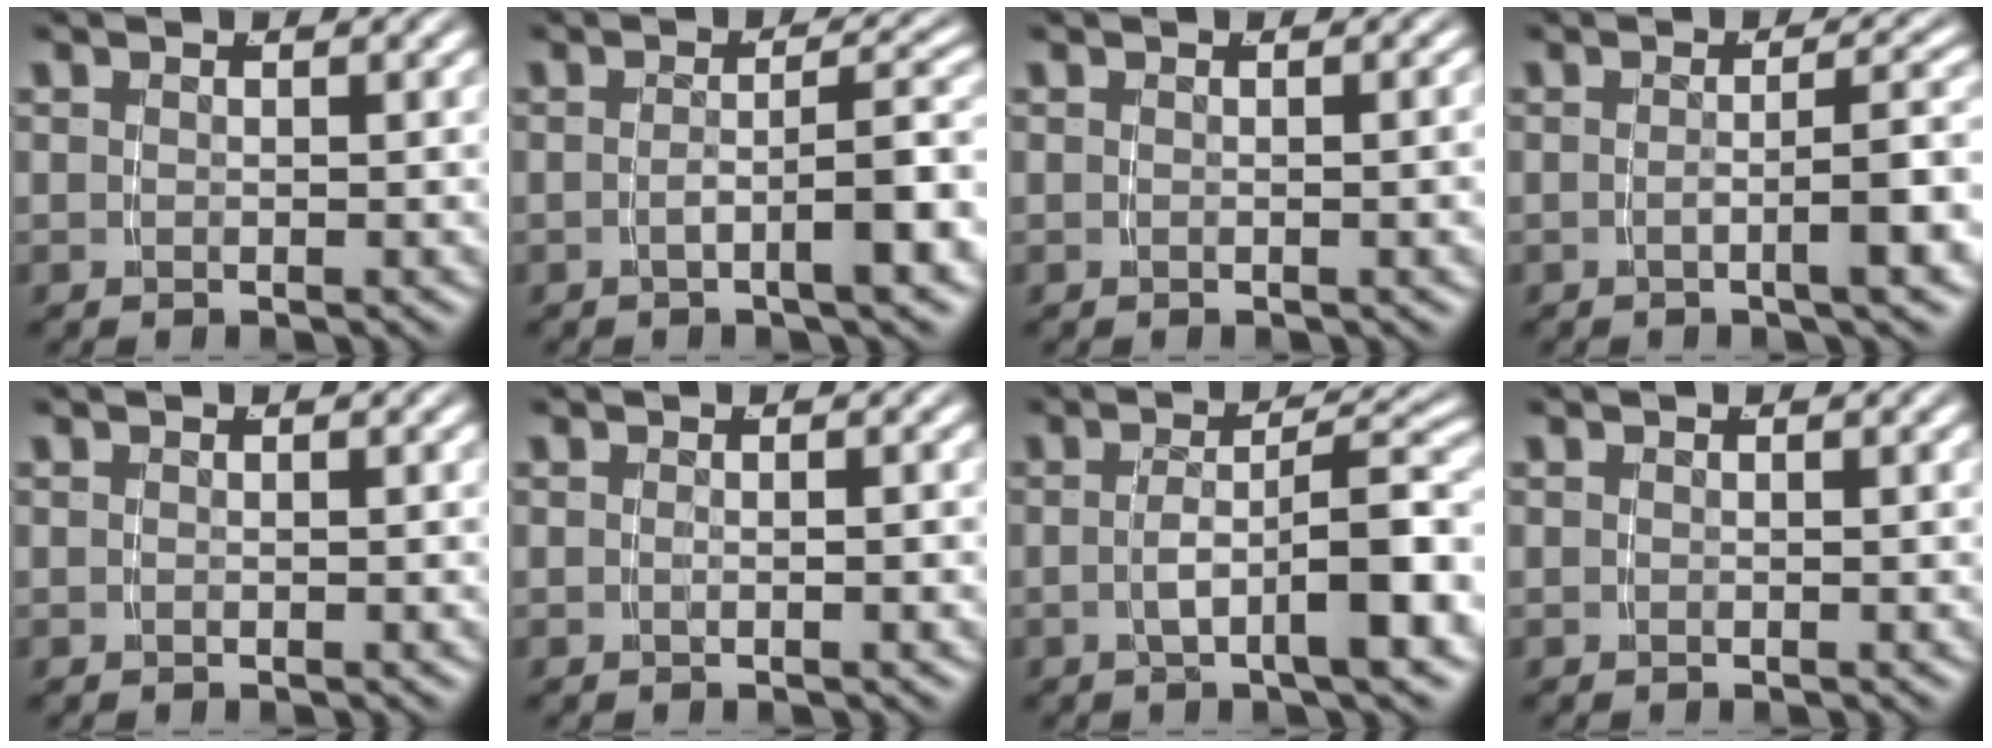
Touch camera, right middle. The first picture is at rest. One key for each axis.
{"total": 4.5, "fx": -2.0, "fy": 0.5, "fz": 4.0, "tx": -0.048, "ty": 0.007, "tz": -0.031}
{"total": 0.6, "fx": -0.2, "fy": -0.2, "fz": 0.6, "tx": -0.007, "ty": 0.007, "tz": -0.005}
{"total": 3.9, "fx": -1.4, "fy": 0.3, "fz": 3.6, "tx": -0.045, "ty": 0.005, "tz": -0.022}
{"total": 0.0}
{"total": 0.8, "fx": -0.4, "fy": -0.7, "fz": 0.2, "tx": -0.004, "ty": -0.001, "tz": -0.003}
{"total": 6.1, "fx": -2.3, "fy": 1.2, "fz": 5.5, "tx": -0.068, "ty": 0.010, "tz": -0.034}
{"total": 0.0}